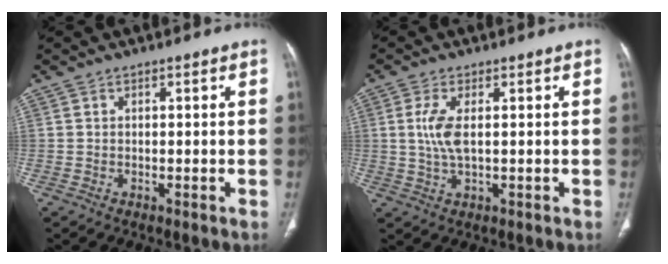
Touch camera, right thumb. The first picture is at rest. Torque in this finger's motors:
{"motor_torque": [0.90, 2.51, 0.61, 0.42, 0.03]}